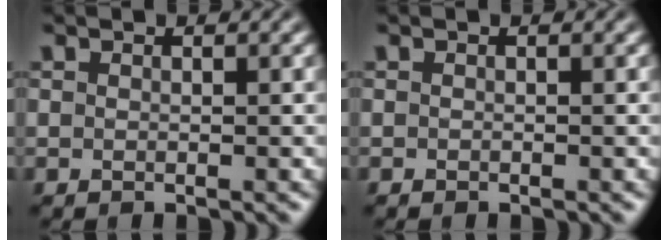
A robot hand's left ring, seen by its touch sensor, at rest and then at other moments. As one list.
[{"total": 0.0}]